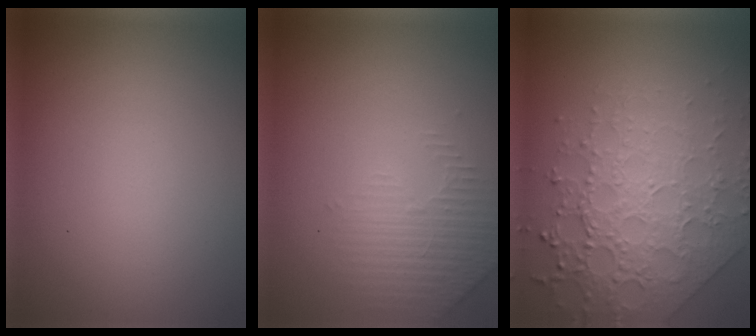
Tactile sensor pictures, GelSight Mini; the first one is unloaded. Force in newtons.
{"total": 2.8, "press": 2.7, "slide": 0.8}
{"total": 7.7, "press": 5.4, "slide": 5.5}